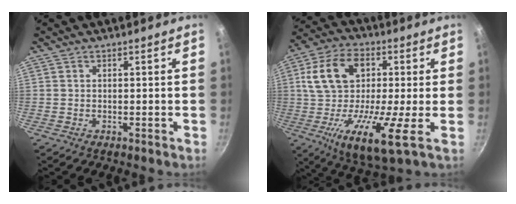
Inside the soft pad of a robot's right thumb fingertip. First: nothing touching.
{"total": 18.1, "force": [-0.5, 8.2, 16.1], "torque": [-0.271, 0.009, -0.030]}